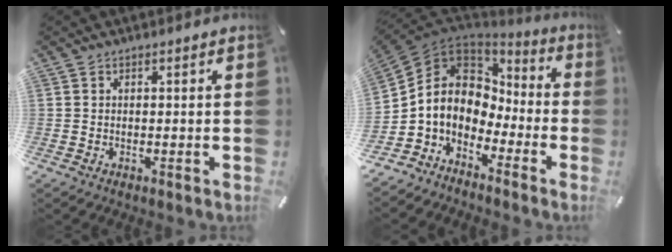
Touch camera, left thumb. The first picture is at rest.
{"total": 8.6, "force": [-1.9, 7.5, 3.7], "torque": [-0.114, -0.008, -0.043]}